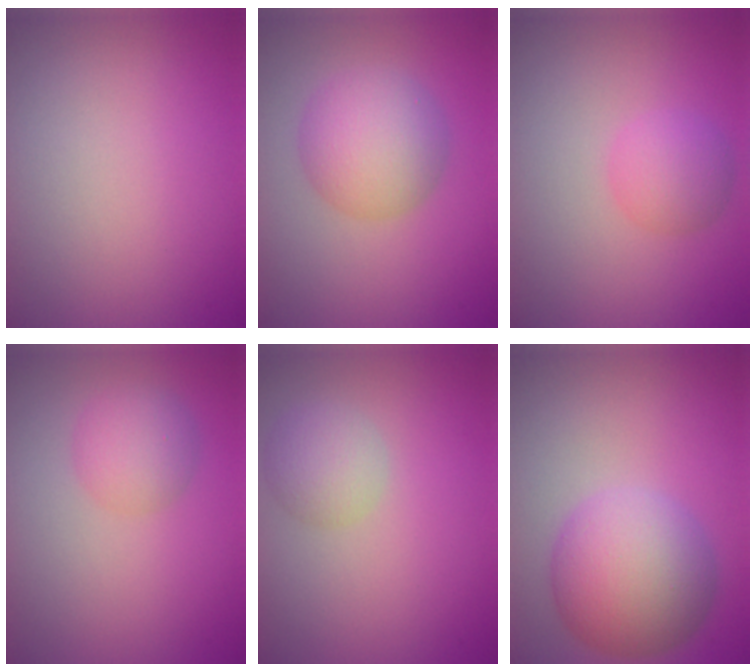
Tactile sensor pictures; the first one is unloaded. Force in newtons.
{"total": 5.6, "press": 5.6, "slide": 0.0}
{"total": 2.7, "press": 2.7, "slide": 0.1}
{"total": 2.9, "press": 2.9, "slide": 0.1}
{"total": 2.6, "press": 2.6, "slide": 0.0}
{"total": 8.1, "press": 8.1, "slide": 0.2}